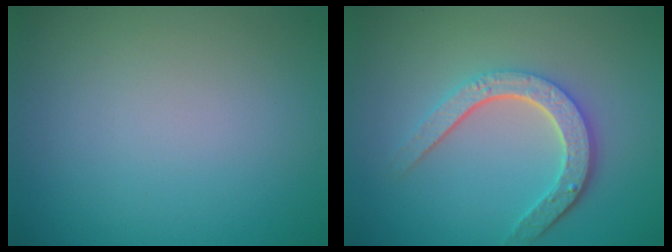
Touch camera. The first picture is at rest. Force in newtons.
{"total": 4.6, "press": 3.5, "slide": 3.0}